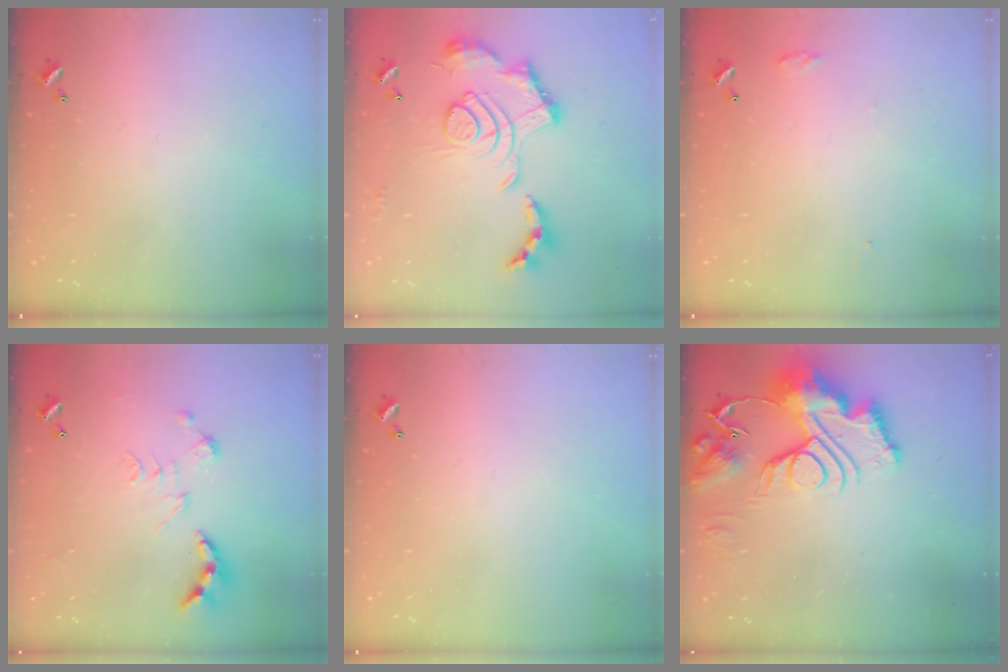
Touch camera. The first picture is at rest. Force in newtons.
{"total": 2.4, "press": 1.9, "slide": 1.5}
{"total": 6.3, "press": 6.3, "slide": 0.8}
{"total": 0.8, "press": 0.8, "slide": 0.3}
{"total": 0.0}
{"total": 17.9, "press": 17.8, "slide": 1.9}